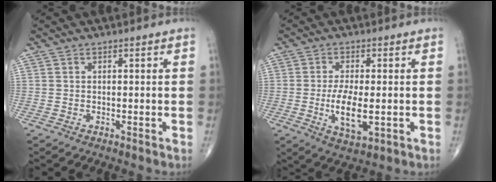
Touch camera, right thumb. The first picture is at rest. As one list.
[{"total": 8.0, "force": [-1.2, 3.2, 7.3], "torque": [-0.134, -0.014, -0.018]}]